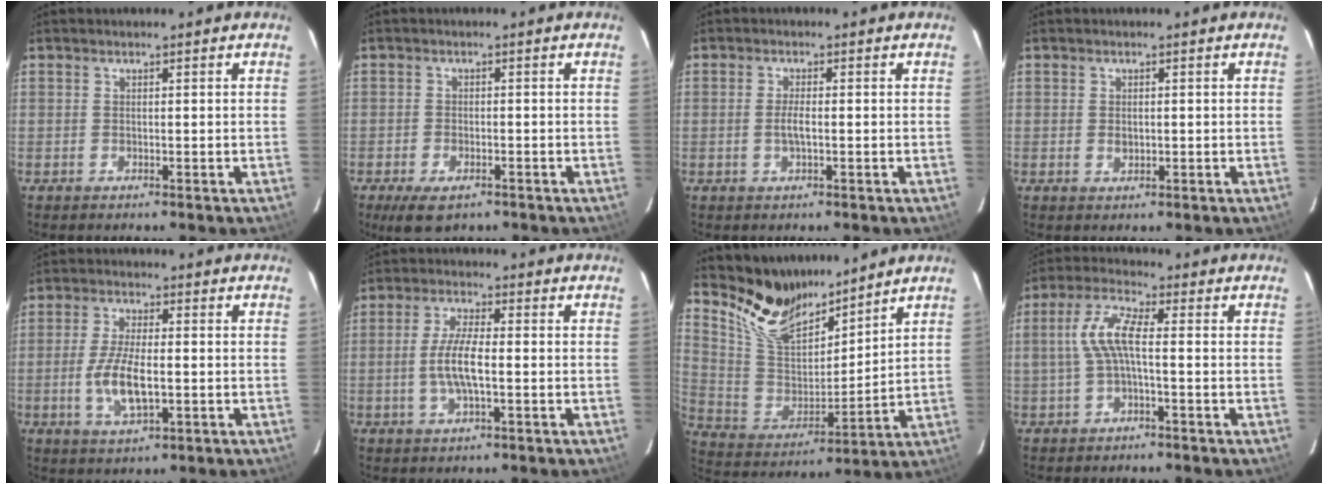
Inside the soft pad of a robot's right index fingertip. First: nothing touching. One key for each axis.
{"total": 5.8, "fx": -3.7, "fy": 2.9, "fz": 3.4, "tx": -0.079, "ty": -0.017, "tz": -0.061}
{"total": 1.6, "fx": -0.2, "fy": 0.2, "fz": 1.6, "tx": -0.031, "ty": -0.001, "tz": -0.004}
{"total": 1.6, "fx": 0.0, "fy": 1.1, "fz": 1.1, "tx": -0.017, "ty": 0.001, "tz": 0.002}
{"total": 8.7, "fx": -1.6, "fy": 3.1, "fz": 7.9, "tx": -0.162, "ty": -0.006, "tz": -0.029}
{"total": 6.9, "fx": -1.0, "fy": 1.7, "fz": 6.7, "tx": -0.133, "ty": 0.002, "tz": -0.020}
{"total": 13.5, "fx": 11.7, "fy": 4.4, "fz": 5.2, "tx": -0.123, "ty": -0.010, "tz": 0.232}
{"total": 6.8, "fx": -0.5, "fy": 1.8, "fz": 6.5, "tx": -0.139, "ty": 0.013, "tz": -0.007}